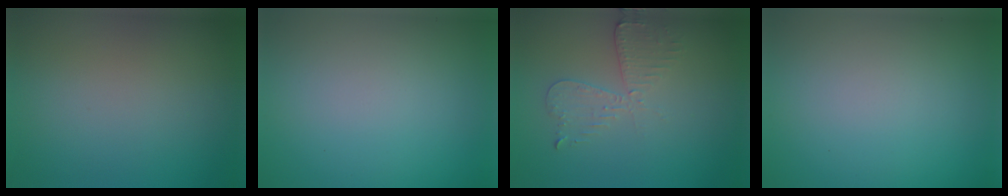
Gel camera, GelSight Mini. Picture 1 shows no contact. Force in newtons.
{"total": 0.0}
{"total": 2.7, "press": 2.4, "slide": 1.1}
{"total": 0.0}